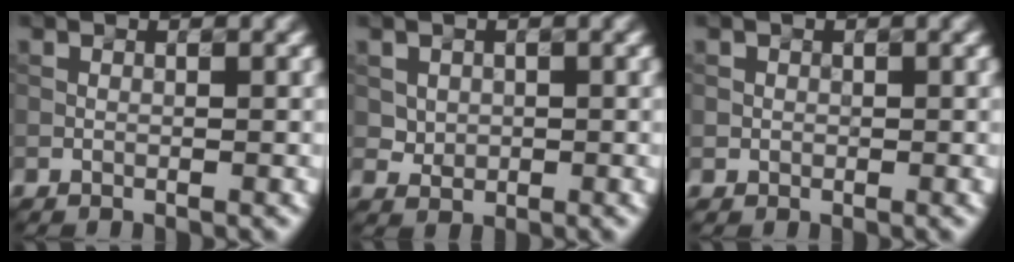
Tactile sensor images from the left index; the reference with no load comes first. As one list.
[{"total": 1.7, "force": [0.5, 1.5, 0.7], "torque": [-0.012, -0.007, 0.018]}, {"total": 0.8, "force": [0.0, 0.8, 0.0], "torque": [0.011, -0.004, 0.001]}]